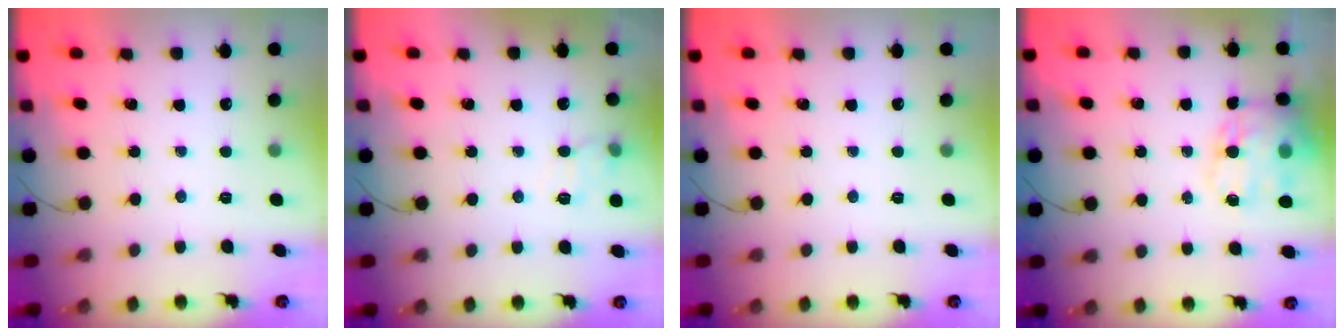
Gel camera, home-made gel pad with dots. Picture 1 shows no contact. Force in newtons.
{"total": 9.3, "press": 9.2, "slide": 1.6}
{"total": 0.0}
{"total": 16.1, "press": 15.7, "slide": 3.9}